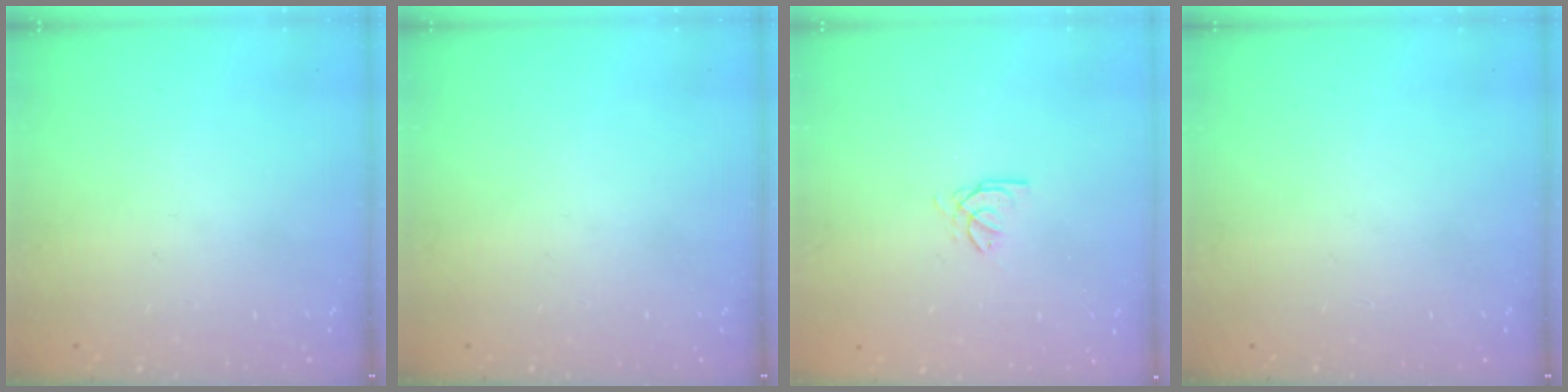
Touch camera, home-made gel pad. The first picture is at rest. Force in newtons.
{"total": 0.0}
{"total": 2.7, "press": 2.7, "slide": 0.4}
{"total": 0.0}